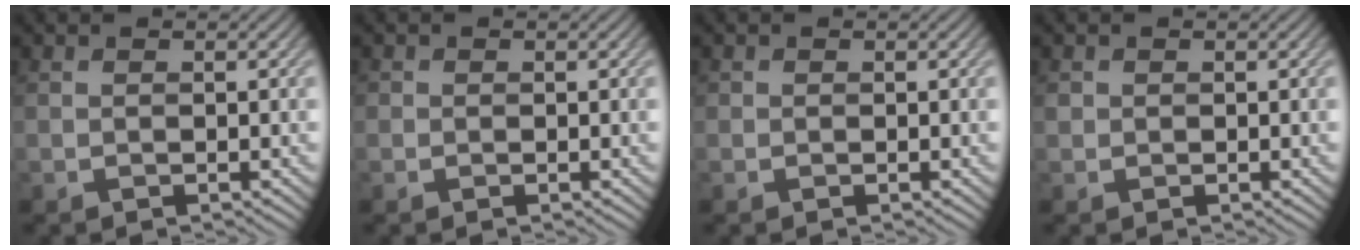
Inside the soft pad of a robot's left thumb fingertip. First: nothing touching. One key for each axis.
{"total": 0.7, "fx": 0.1, "fy": 0.6, "fz": 0.1, "tx": 0.003, "ty": -0.003, "tz": -0.001}
{"total": 0.6, "fx": 0.2, "fy": 0.5, "fz": 0.0, "tx": 0.003, "ty": -0.003, "tz": 0.002}
{"total": 0.6, "fx": 0.2, "fy": 0.6, "fz": 0.1, "tx": -0.003, "ty": -0.002, "tz": 0.006}